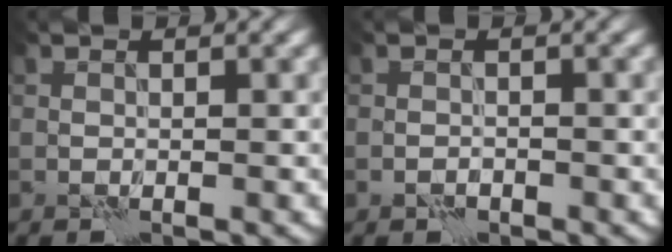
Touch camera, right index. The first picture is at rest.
{"total": 0.8, "force": [-0.6, 0.5, 0.3], "torque": [-0.005, 0.001, -0.011]}